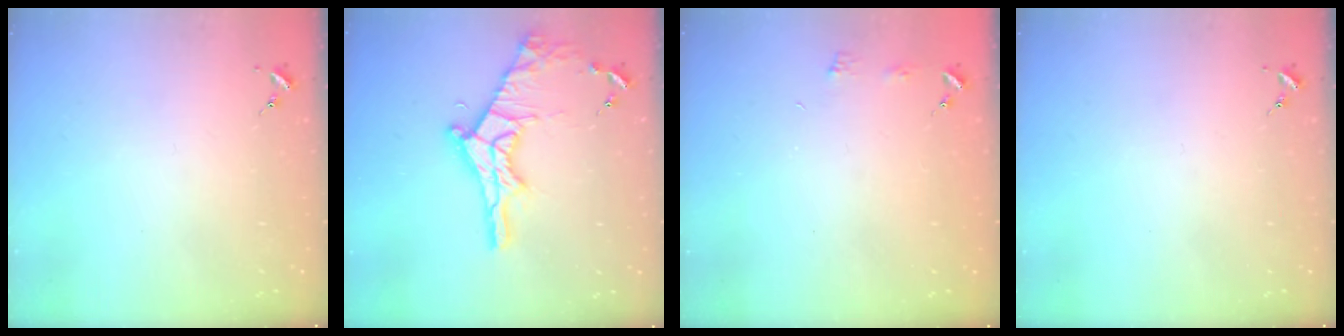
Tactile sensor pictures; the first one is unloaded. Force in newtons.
{"total": 17.4, "press": 17.4, "slide": 1.3}
{"total": 3.5, "press": 3.4, "slide": 0.3}
{"total": 0.0}